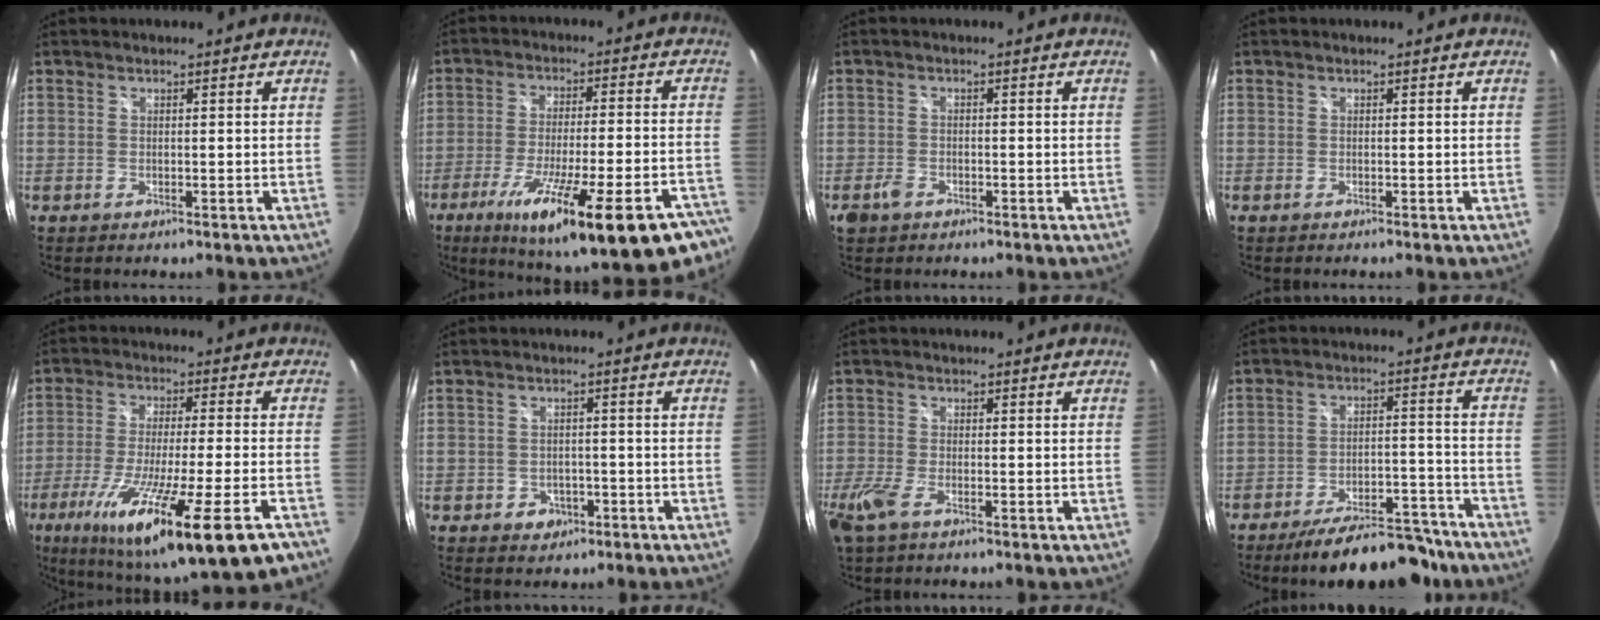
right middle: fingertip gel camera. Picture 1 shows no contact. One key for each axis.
{"total": 28.3, "fx": -18.8, "fy": 5.4, "fz": 20.5, "tx": -0.326, "ty": -0.072, "tz": -0.265}
{"total": 2.9, "fx": -1.9, "fy": 1.8, "fz": 1.4, "tx": -0.033, "ty": -0.003, "tz": -0.034}
{"total": 0.0}
{"total": 24.2, "fx": -13.0, "fy": 2.1, "fz": 20.2, "tx": -0.359, "ty": -0.090, "tz": -0.207}
{"total": 3.6, "fx": -1.7, "fy": 2.9, "fz": 1.0, "tx": -0.028, "ty": 0.006, "tz": -0.018}
{"total": 6.3, "fx": -3.6, "fy": 2.3, "fz": 4.6, "tx": -0.117, "ty": -0.018, "tz": -0.070}
{"total": 16.6, "fx": -14.2, "fy": 4.7, "fz": 7.2, "tx": -0.116, "ty": 0.015, "tz": -0.188}